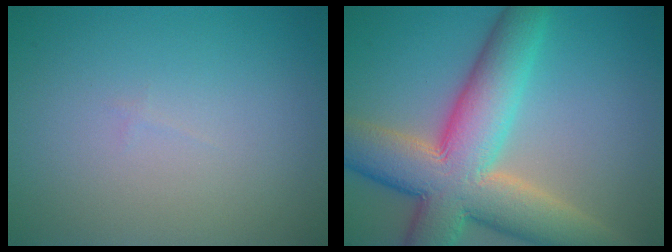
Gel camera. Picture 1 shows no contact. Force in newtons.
{"total": 11.8, "press": 11.7, "slide": 0.9}